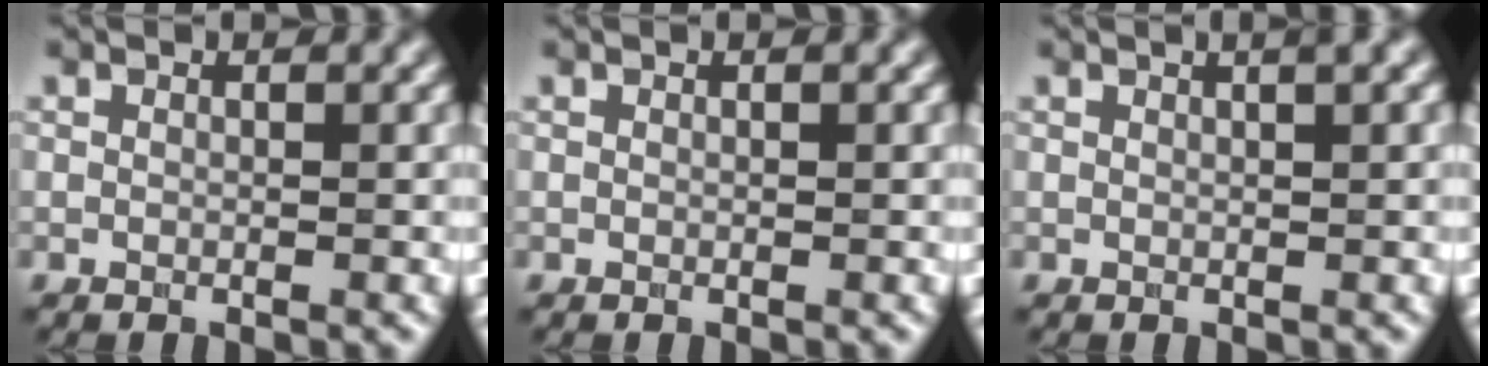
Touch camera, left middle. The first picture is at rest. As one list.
[{"total": 0.0}, {"total": 1.5, "force": [0.8, 0.3, 1.3], "torque": [-0.017, 0.003, 0.005]}]